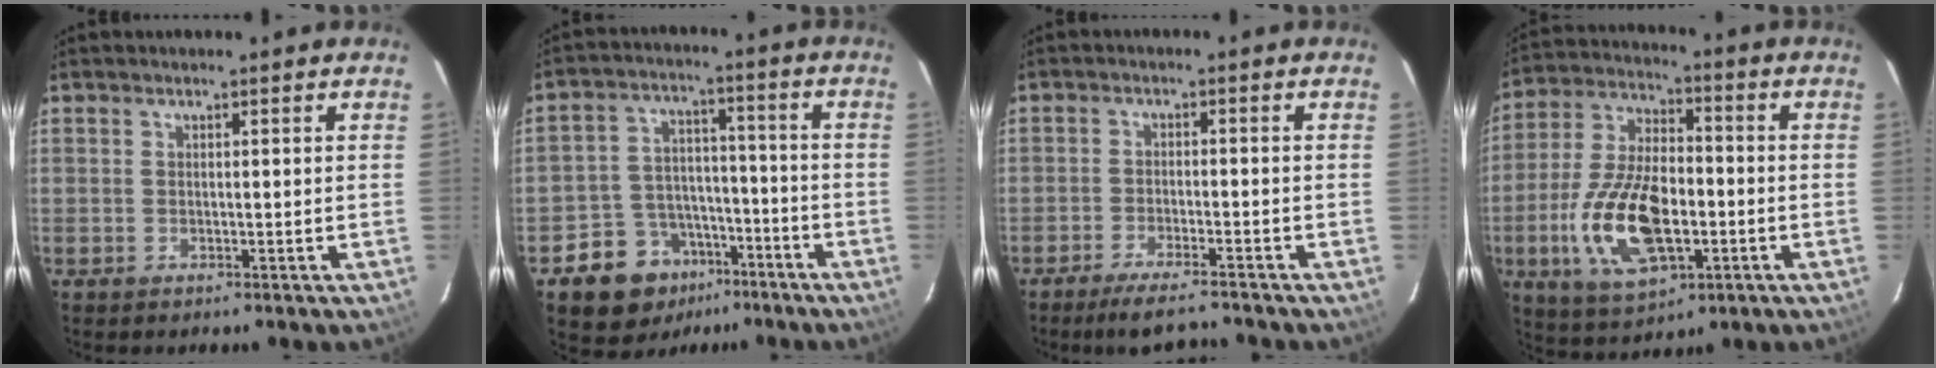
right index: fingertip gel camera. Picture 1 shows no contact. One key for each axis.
{"total": 11.4, "fx": -6.9, "fy": 8.7, "fz": 2.6, "tx": -0.066, "ty": 0.038, "tz": -0.094}
{"total": 7.2, "fx": -6.4, "fy": 0.6, "fz": 3.2, "tx": -0.074, "ty": -0.015, "tz": -0.108}
{"total": 17.4, "fx": -4.6, "fy": 8.6, "fz": 14.5, "tx": -0.303, "ty": -0.002, "tz": -0.074}